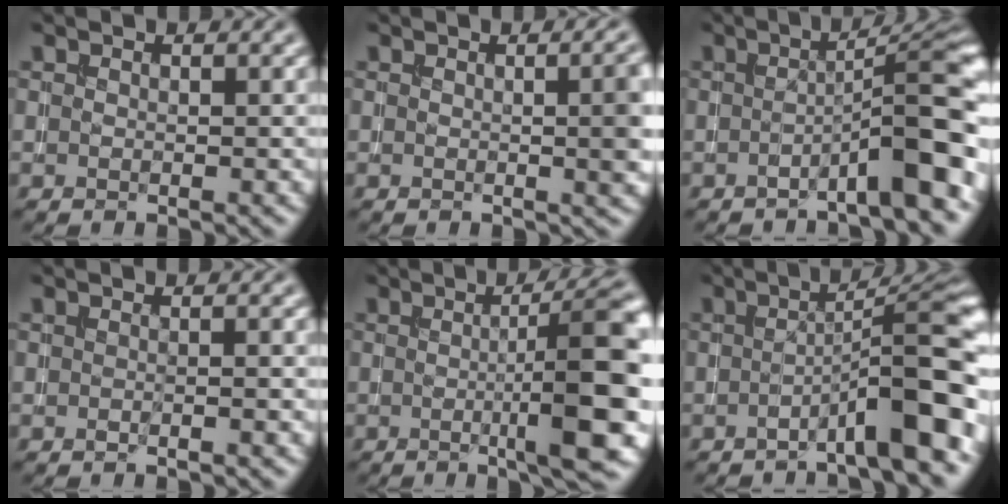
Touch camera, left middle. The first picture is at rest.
{"total": 3.5, "force": [0.1, 0.9, 3.4], "torque": [-0.031, 0.007, -0.001]}
{"total": 7.0, "force": [-1.9, 0.8, 6.7], "torque": [-0.087, 0.020, -0.037]}
{"total": 0.5, "force": [-0.3, -0.1, 0.5], "torque": [-0.007, -0.004, -0.006]}
{"total": 9.5, "force": [-0.3, 1.4, 9.4], "torque": [-0.115, 0.006, -0.005]}
{"total": 7.9, "force": [-2.4, 0.9, 7.4], "torque": [-0.096, 0.023, -0.047]}